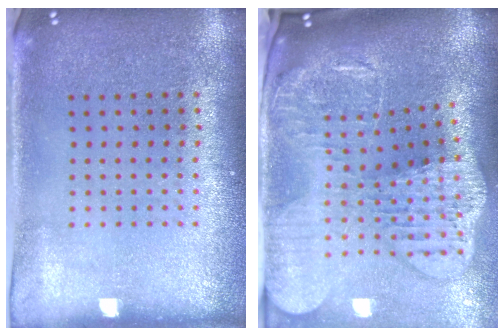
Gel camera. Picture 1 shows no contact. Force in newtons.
{"total": 4.3, "press": 3.3, "slide": 2.8}